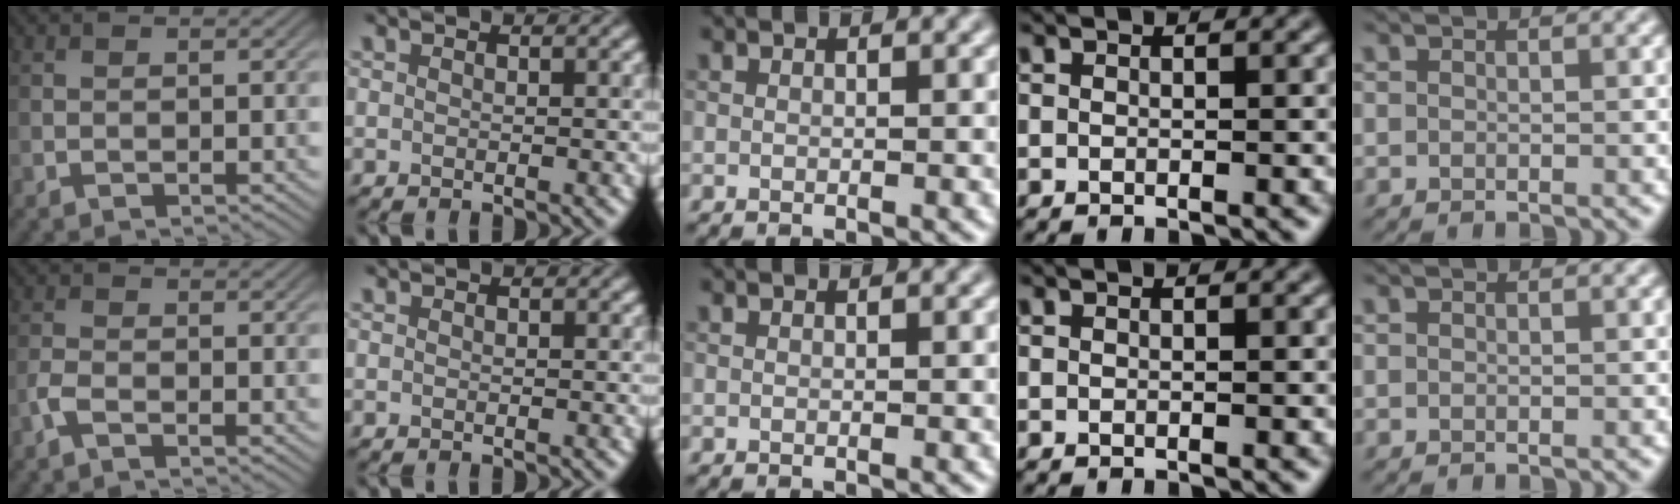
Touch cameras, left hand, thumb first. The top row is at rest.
{"thumb": {"total": 1.9, "force": [-1.2, 0.5, 1.3], "torque": [-0.034, 0.001, -0.032]}}